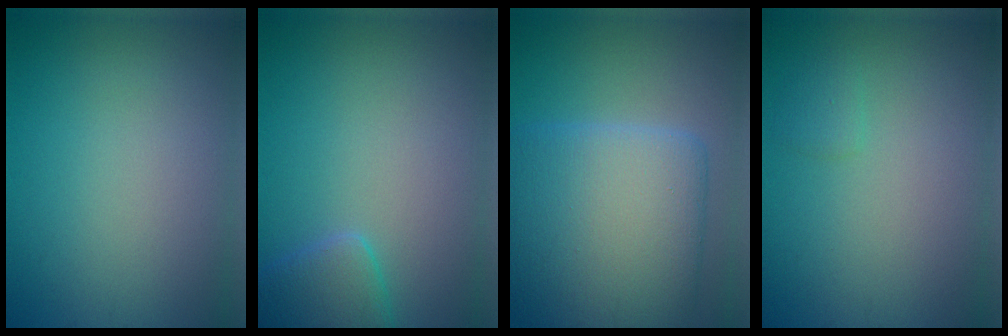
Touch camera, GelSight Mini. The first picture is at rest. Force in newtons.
{"total": 2.9, "press": 2.9, "slide": 0.1}
{"total": 11.3, "press": 11.3, "slide": 0.4}
{"total": 0.8, "press": 0.8, "slide": 0.1}